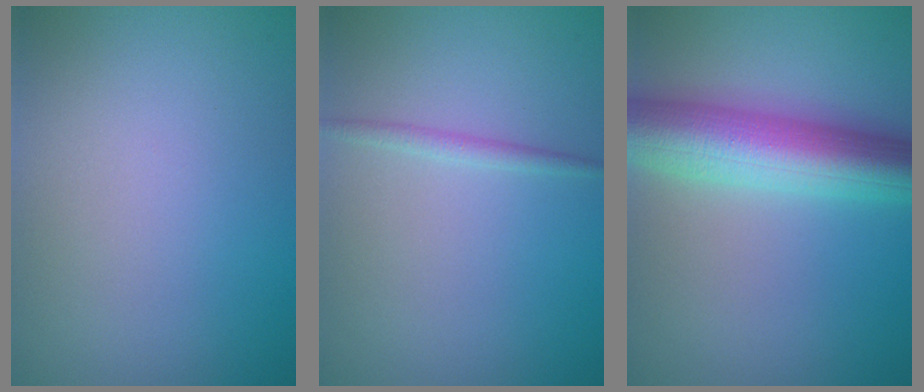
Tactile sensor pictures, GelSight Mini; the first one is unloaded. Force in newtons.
{"total": 1.0, "press": 1.0, "slide": 0.0}
{"total": 8.4, "press": 8.4, "slide": 0.2}